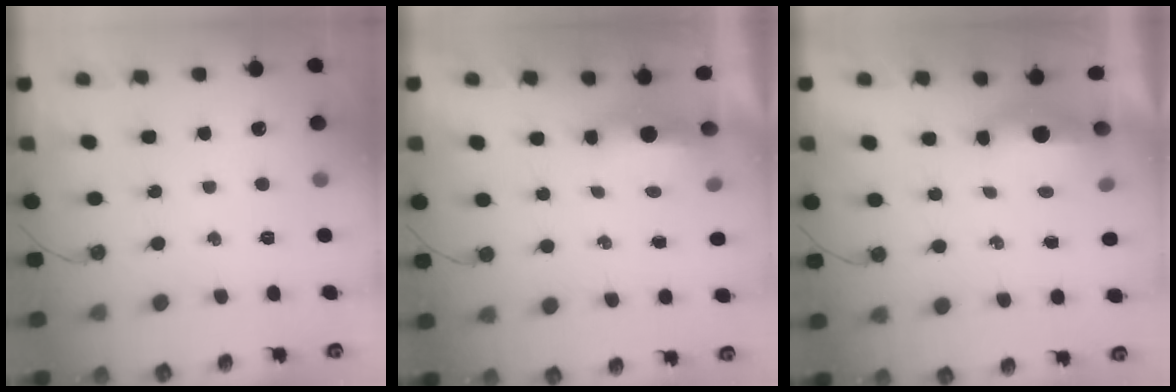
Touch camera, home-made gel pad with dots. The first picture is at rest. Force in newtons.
{"total": 5.3, "press": 4.9, "slide": 2.1}
{"total": 5.3, "press": 5.1, "slide": 1.2}